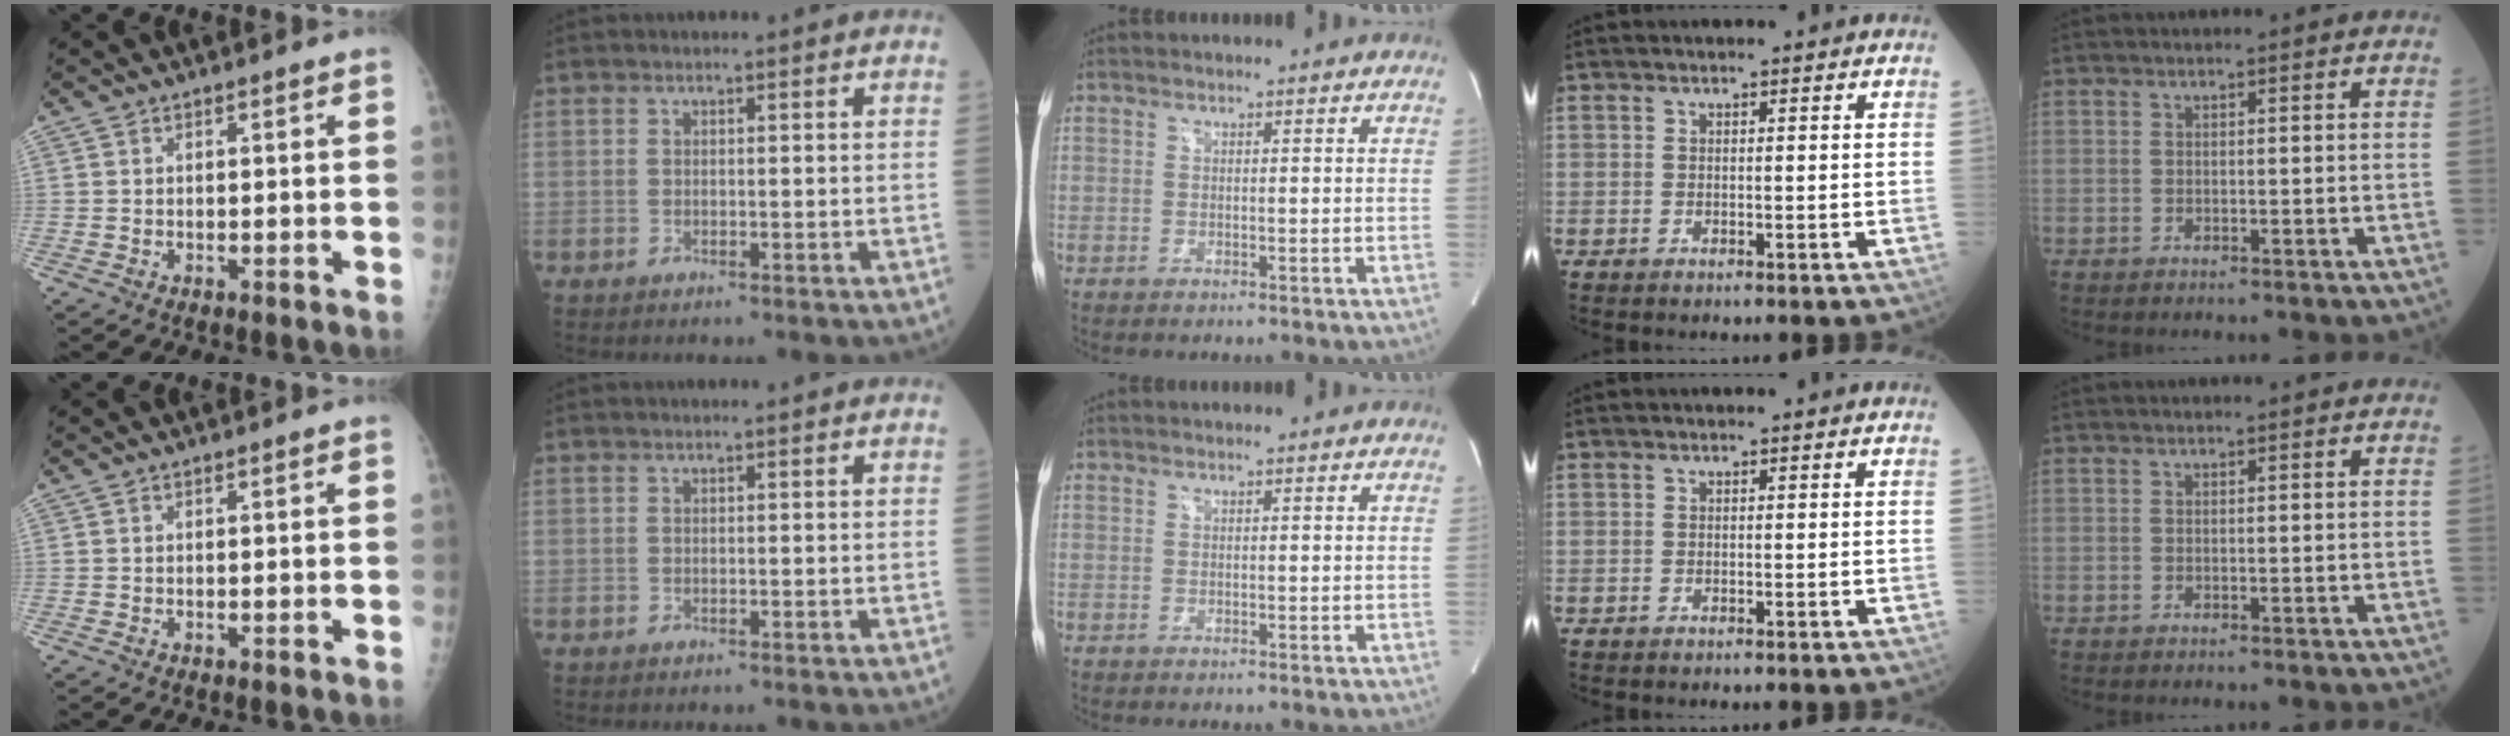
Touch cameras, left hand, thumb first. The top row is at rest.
{}